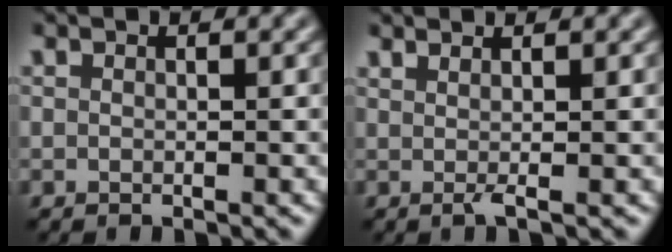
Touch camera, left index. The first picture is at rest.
{"total": 1.1, "force": [0.3, 0.2, 1.0], "torque": [-0.015, -0.005, 0.002]}